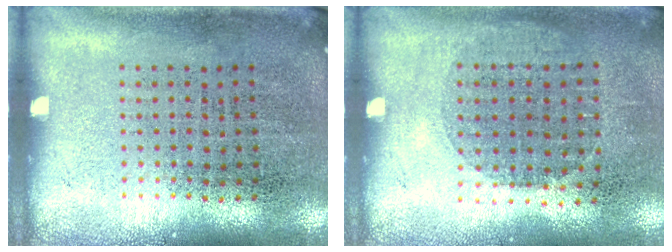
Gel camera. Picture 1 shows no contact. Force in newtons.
{"total": 0.9, "press": 0.8, "slide": 0.4}